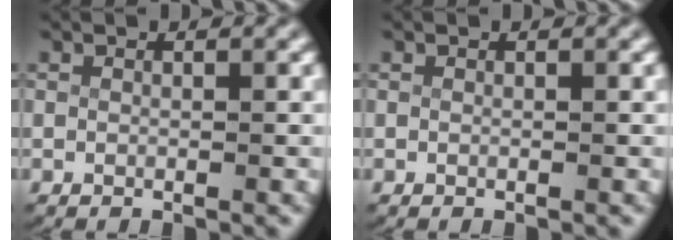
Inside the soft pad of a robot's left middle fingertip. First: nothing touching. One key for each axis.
{"total": 0.0}